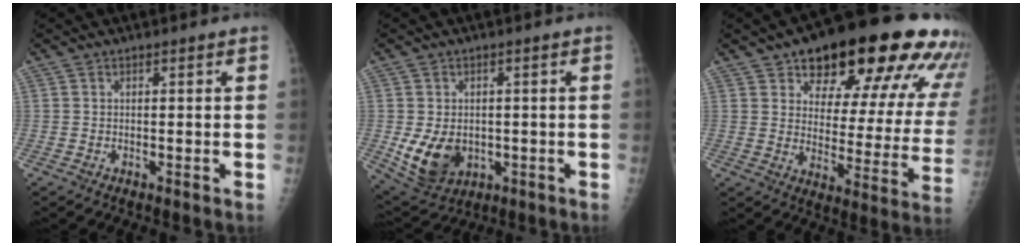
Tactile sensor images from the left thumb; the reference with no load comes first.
{"total": 8.9, "force": [-1.2, 6.8, 5.6], "torque": [-0.079, -0.006, 0.000]}
{"total": 26.6, "force": [15.9, 10.7, 18.4], "torque": [-0.213, -0.040, 0.213]}